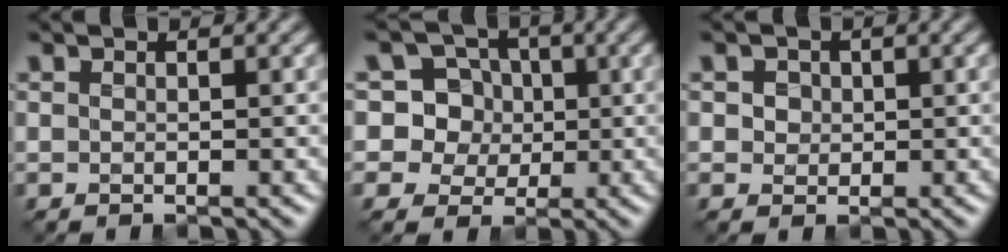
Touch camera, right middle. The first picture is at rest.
{"total": 8.8, "force": [2.6, 7.9, 3.0], "torque": [-0.078, 0.027, 0.034]}
{"total": 2.6, "force": [0.9, 2.0, 1.3], "torque": [-0.034, 0.006, 0.015]}